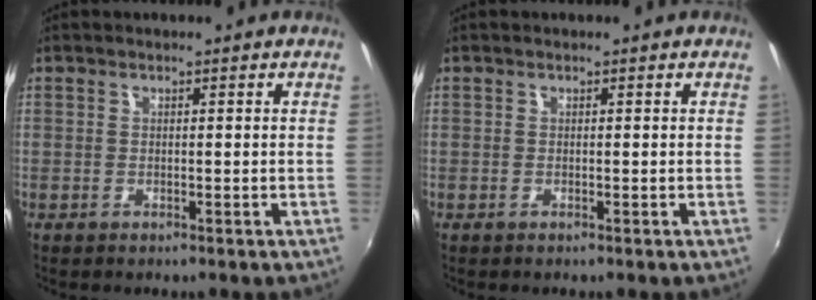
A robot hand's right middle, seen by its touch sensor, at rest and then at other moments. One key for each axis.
{"total": 0.0}